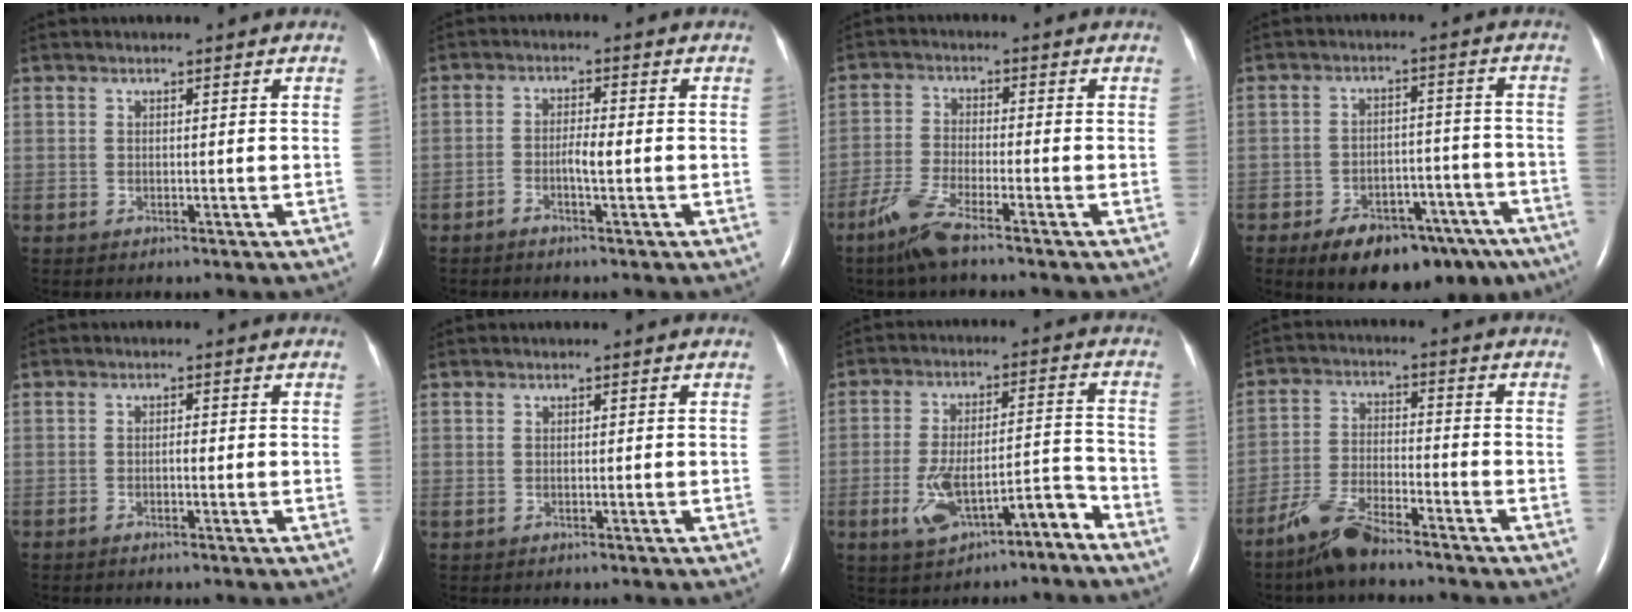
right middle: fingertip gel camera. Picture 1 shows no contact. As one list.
[{"total": 2.9, "force": [-1.1, 0.4, 2.7], "torque": [-0.055, 0.005, -0.021]}, {"total": 6.2, "force": [-4.6, 0.4, 4.1], "torque": [-0.101, -0.016, -0.098]}, {"total": 15.7, "force": [-11.1, 7.3, 8.3], "torque": [-0.086, 0.032, -0.155]}, {"total": 1.1, "force": [-0.4, 0.3, 1.0], "torque": [-0.018, 0.002, -0.008]}, {"total": 0.0}, {"total": 9.6, "force": [-5.8, 2.7, 7.2], "torque": [-0.129, 0.025, -0.087]}, {"total": 7.6, "force": [-6.2, 1.3, 4.1], "torque": [-0.090, -0.017, -0.122]}]